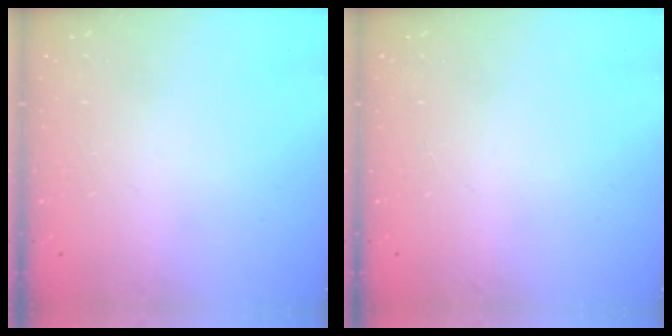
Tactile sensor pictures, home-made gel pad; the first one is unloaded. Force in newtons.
{"total": 0.0}